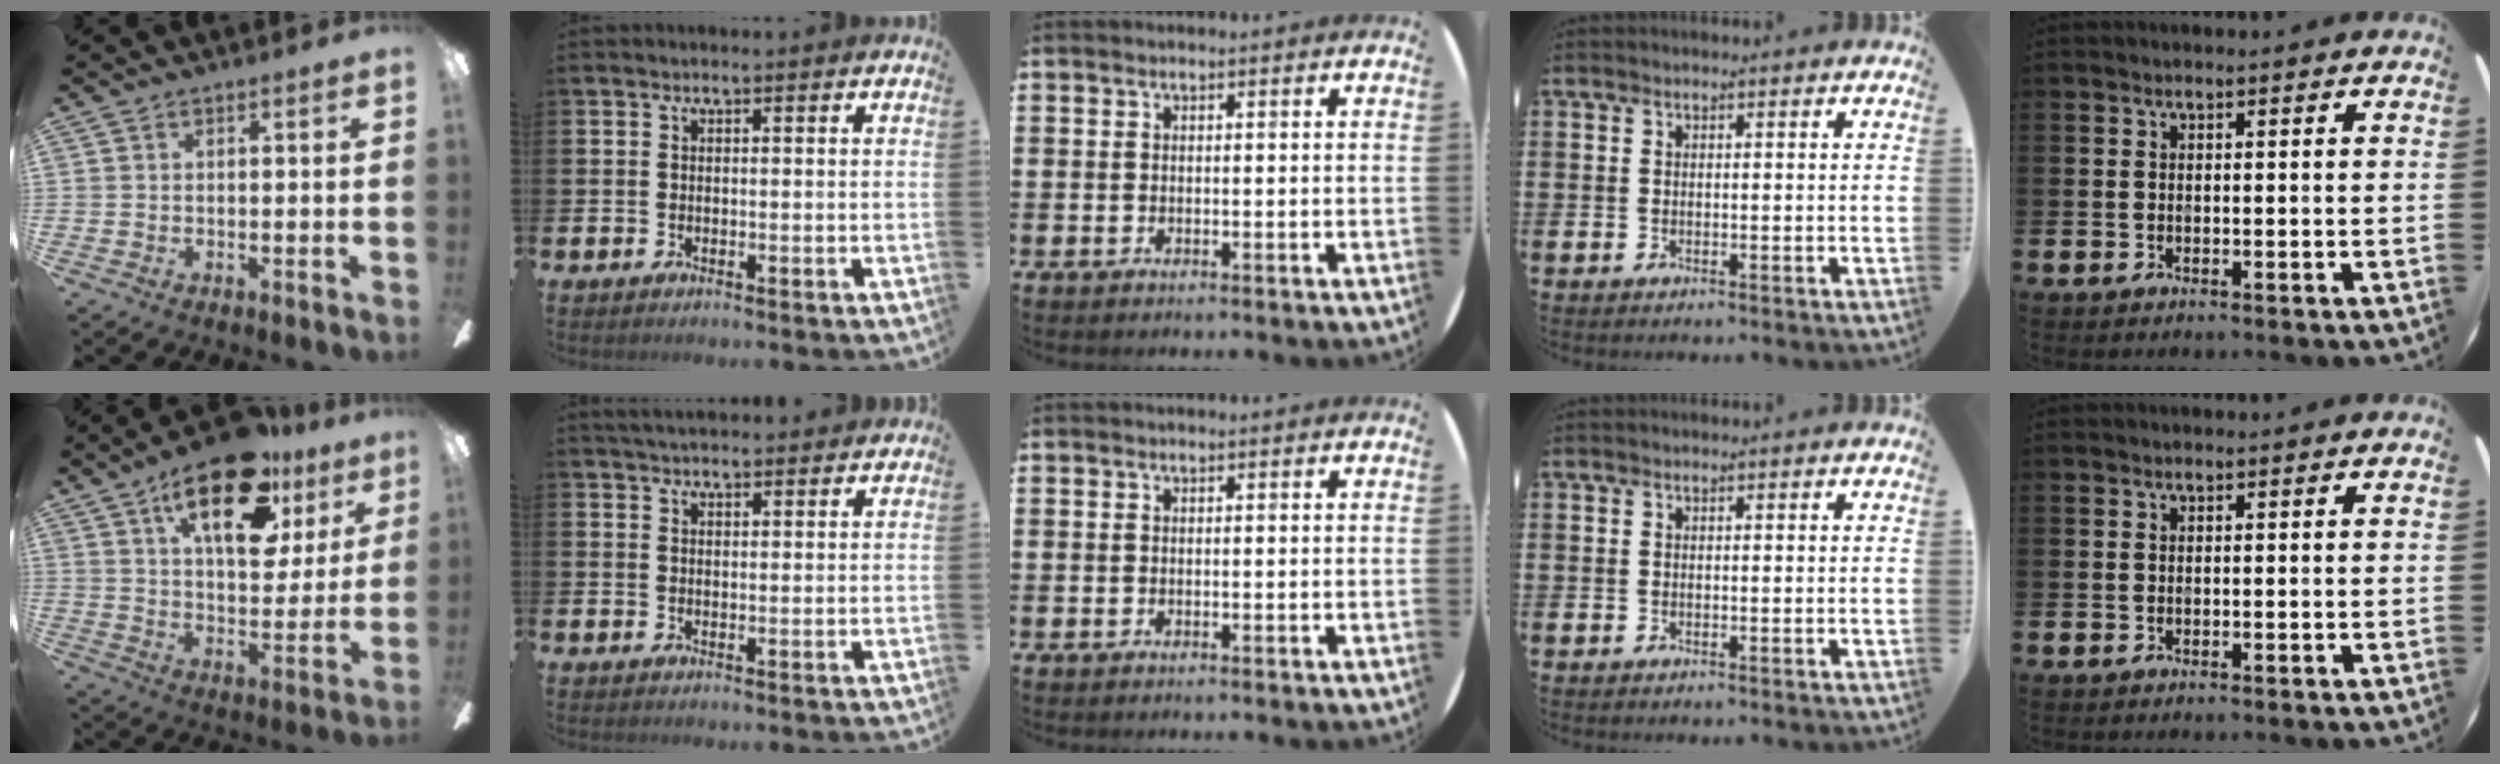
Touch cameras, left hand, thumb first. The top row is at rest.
{"thumb": {"total": 21.4, "force": [12.0, 9.7, 14.8], "torque": [-0.223, -0.050, 0.198]}, "index": {"total": 3.3, "force": [3.2, 0.6, 0.6], "torque": [-0.016, -0.010, 0.059]}}